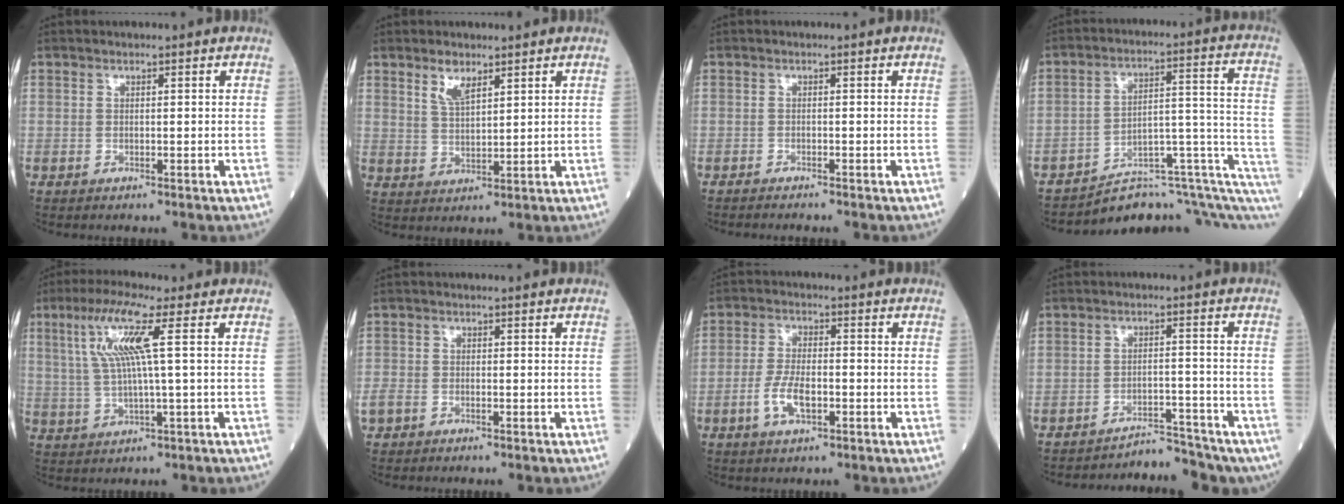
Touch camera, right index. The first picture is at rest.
{"total": 3.8, "force": [2.5, 1.3, 2.5], "torque": [-0.052, 0.001, 0.052]}
{"total": 2.6, "force": [-2.4, -0.1, 1.0], "torque": [-0.016, -0.002, -0.031]}
{"total": 13.5, "force": [-11.1, 2.9, 7.2], "torque": [-0.071, 0.087, -0.147]}
{"total": 8.5, "force": [2.6, -0.4, 8.1], "torque": [-0.169, 0.015, 0.053]}
{"total": 2.8, "force": [-1.6, 1.8, 1.4], "torque": [-0.036, 0.001, -0.029]}
{"total": 5.6, "force": [-2.1, 2.1, 4.7], "torque": [-0.100, 0.000, -0.038]}
{"total": 6.9, "force": [-6.7, 1.5, 0.3], "torque": [0.006, 0.031, -0.095]}